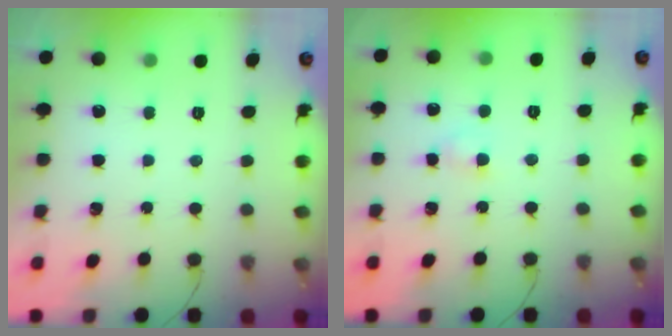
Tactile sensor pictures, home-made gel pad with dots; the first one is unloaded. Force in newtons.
{"total": 2.5, "press": 2.3, "slide": 1.0}